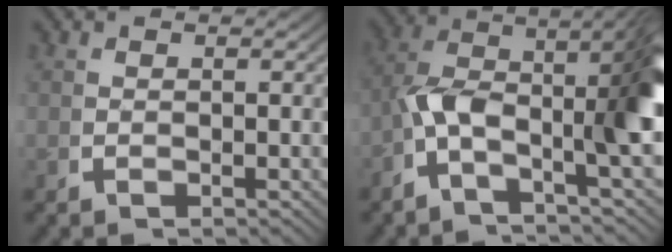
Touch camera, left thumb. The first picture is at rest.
{"total": 10.9, "force": [-0.9, 5.7, 9.2], "torque": [-0.170, -0.033, -0.016]}